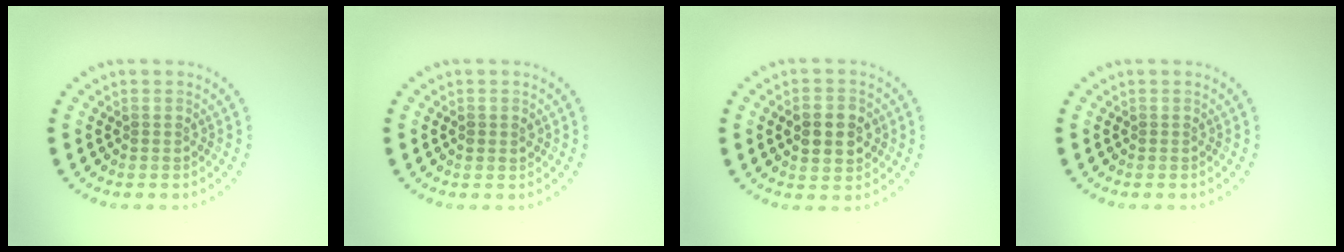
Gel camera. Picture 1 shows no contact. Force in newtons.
{"total": 0.7, "press": 0.7, "slide": 0.3}
{"total": 4.6, "press": 4.6, "slide": 0.1}
{"total": 0.0}